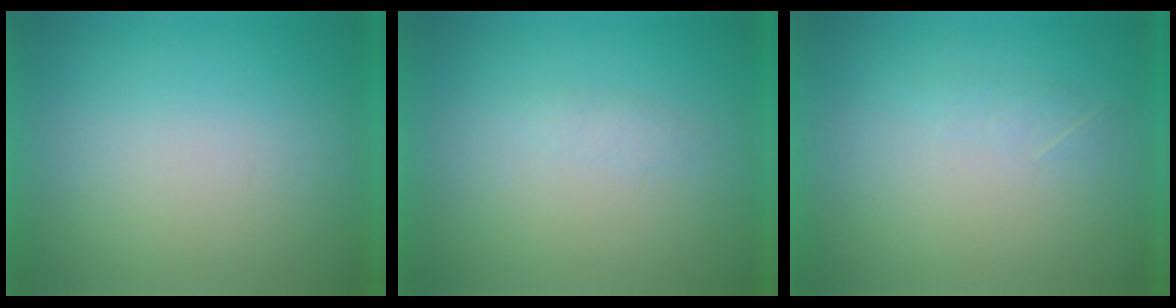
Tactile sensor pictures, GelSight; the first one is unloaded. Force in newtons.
{"total": 1.2}
{"total": 1.3}